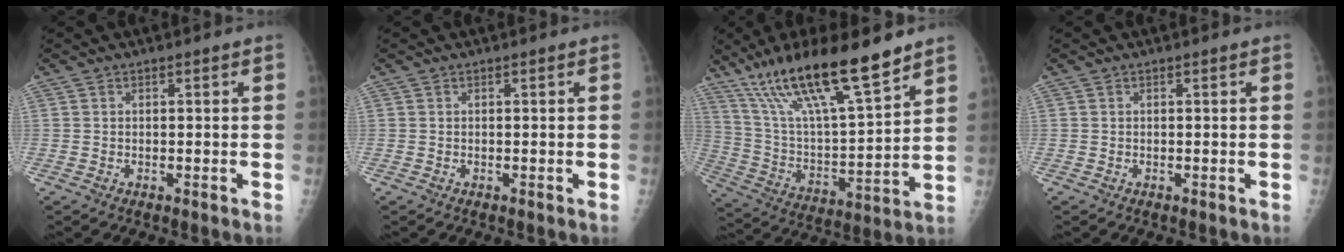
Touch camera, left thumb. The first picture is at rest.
{"total": 0.0}
{"total": 22.4, "force": [15.5, 4.1, 15.7], "torque": [-0.267, -0.054, 0.283]}
{"total": 0.0}